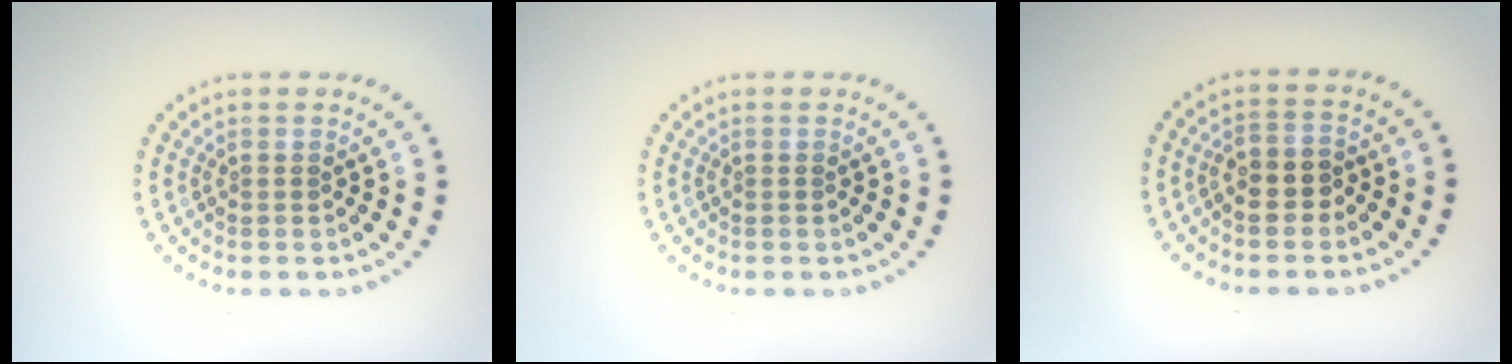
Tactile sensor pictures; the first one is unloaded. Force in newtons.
{"total": 0.0}
{"total": 2.6, "press": 2.5, "slide": 0.7}